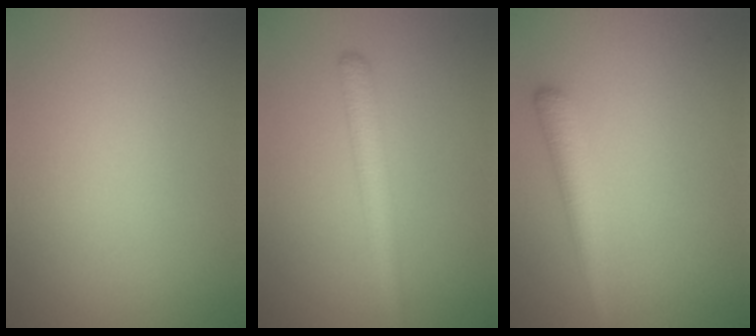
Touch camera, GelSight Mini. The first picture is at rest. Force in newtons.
{"total": 2.8, "press": 2.8, "slide": 0.2}
{"total": 2.8, "press": 2.8, "slide": 0.2}